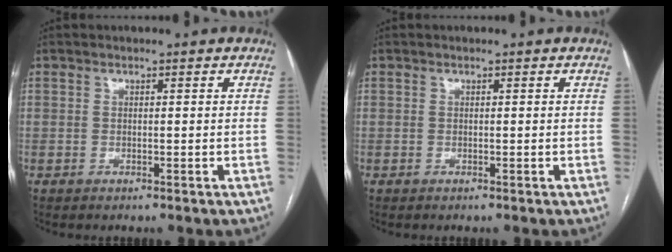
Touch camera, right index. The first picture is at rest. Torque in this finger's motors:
{"motor_torque": [0.00, 0.03, 0.00, 0.00]}